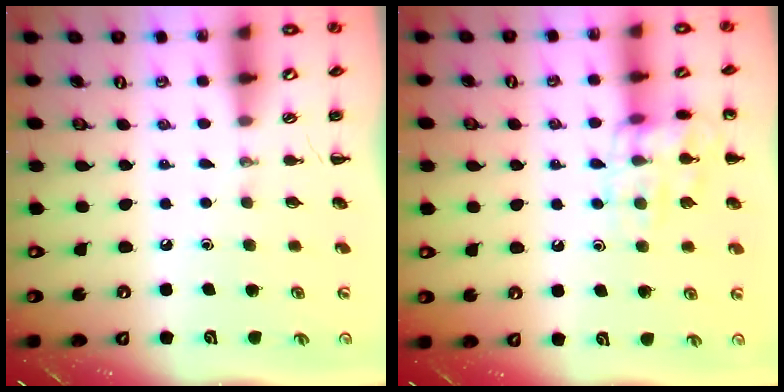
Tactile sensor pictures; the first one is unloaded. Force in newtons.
{"total": 12.8, "press": 12.8, "slide": 0.3}